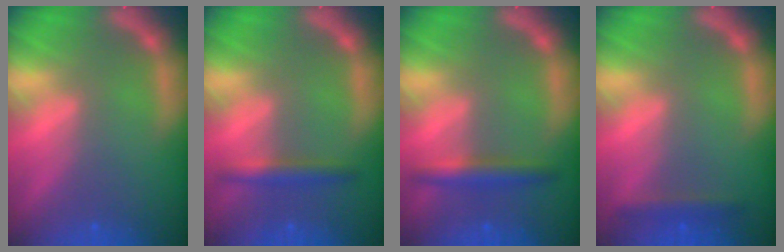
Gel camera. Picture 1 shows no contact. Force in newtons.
{"total": 2.4}
{"total": 3.0}
{"total": 1.9}